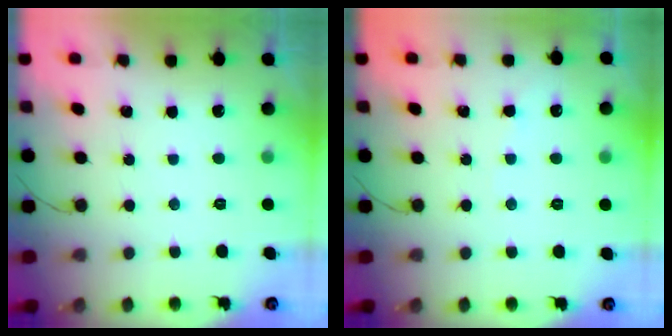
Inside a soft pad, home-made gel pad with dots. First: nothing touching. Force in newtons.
{"total": 2.5, "press": 2.5, "slide": 0.4}